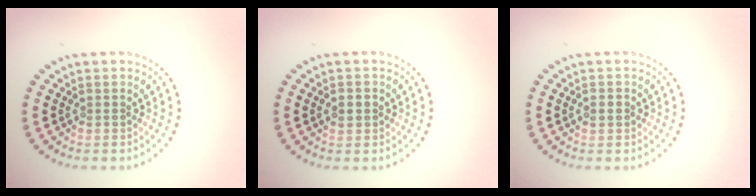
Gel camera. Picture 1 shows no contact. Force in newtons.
{"total": 1.1, "press": 1.0, "slide": 0.2}
{"total": 0.9, "press": 0.9, "slide": 0.1}